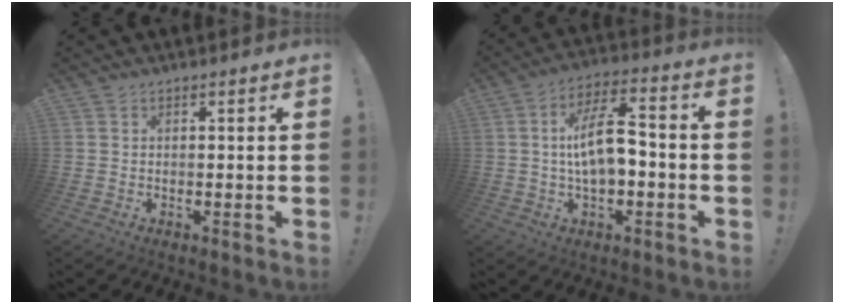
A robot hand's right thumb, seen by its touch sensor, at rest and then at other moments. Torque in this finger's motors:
{"motor_torque": [1.24, 1.29, 0.34, 0.82, 0.09]}